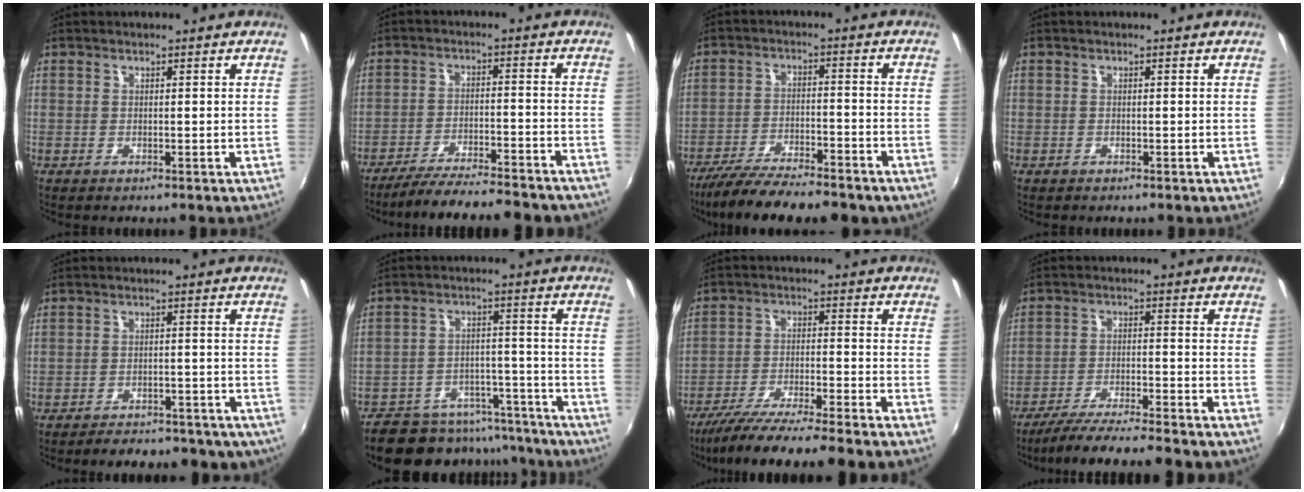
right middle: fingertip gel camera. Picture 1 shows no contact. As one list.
[{"total": 18.5, "force": [-16.5, 2.4, 7.9], "torque": [-0.145, -0.024, -0.232]}, {"total": 16.4, "force": [-13.5, 3.5, 8.5], "torque": [-0.166, -0.034, -0.210]}, {"total": 0.6, "force": [-0.4, 0.4, 0.0], "torque": [-0.001, 0.002, -0.008]}, {"total": 14.0, "force": [-11.9, 5.0, 5.6], "torque": [-0.106, 0.002, -0.137]}, {"total": 20.0, "force": [-17.6, 7.5, 6.1], "torque": [-0.130, 0.032, -0.225]}, {"total": 14.6, "force": [-12.7, -1.9, 7.0], "torque": [-0.141, -0.036, -0.211]}, {"total": 14.0, "force": [-12.5, -0.4, 6.2], "torque": [-0.125, -0.021, -0.199]}]